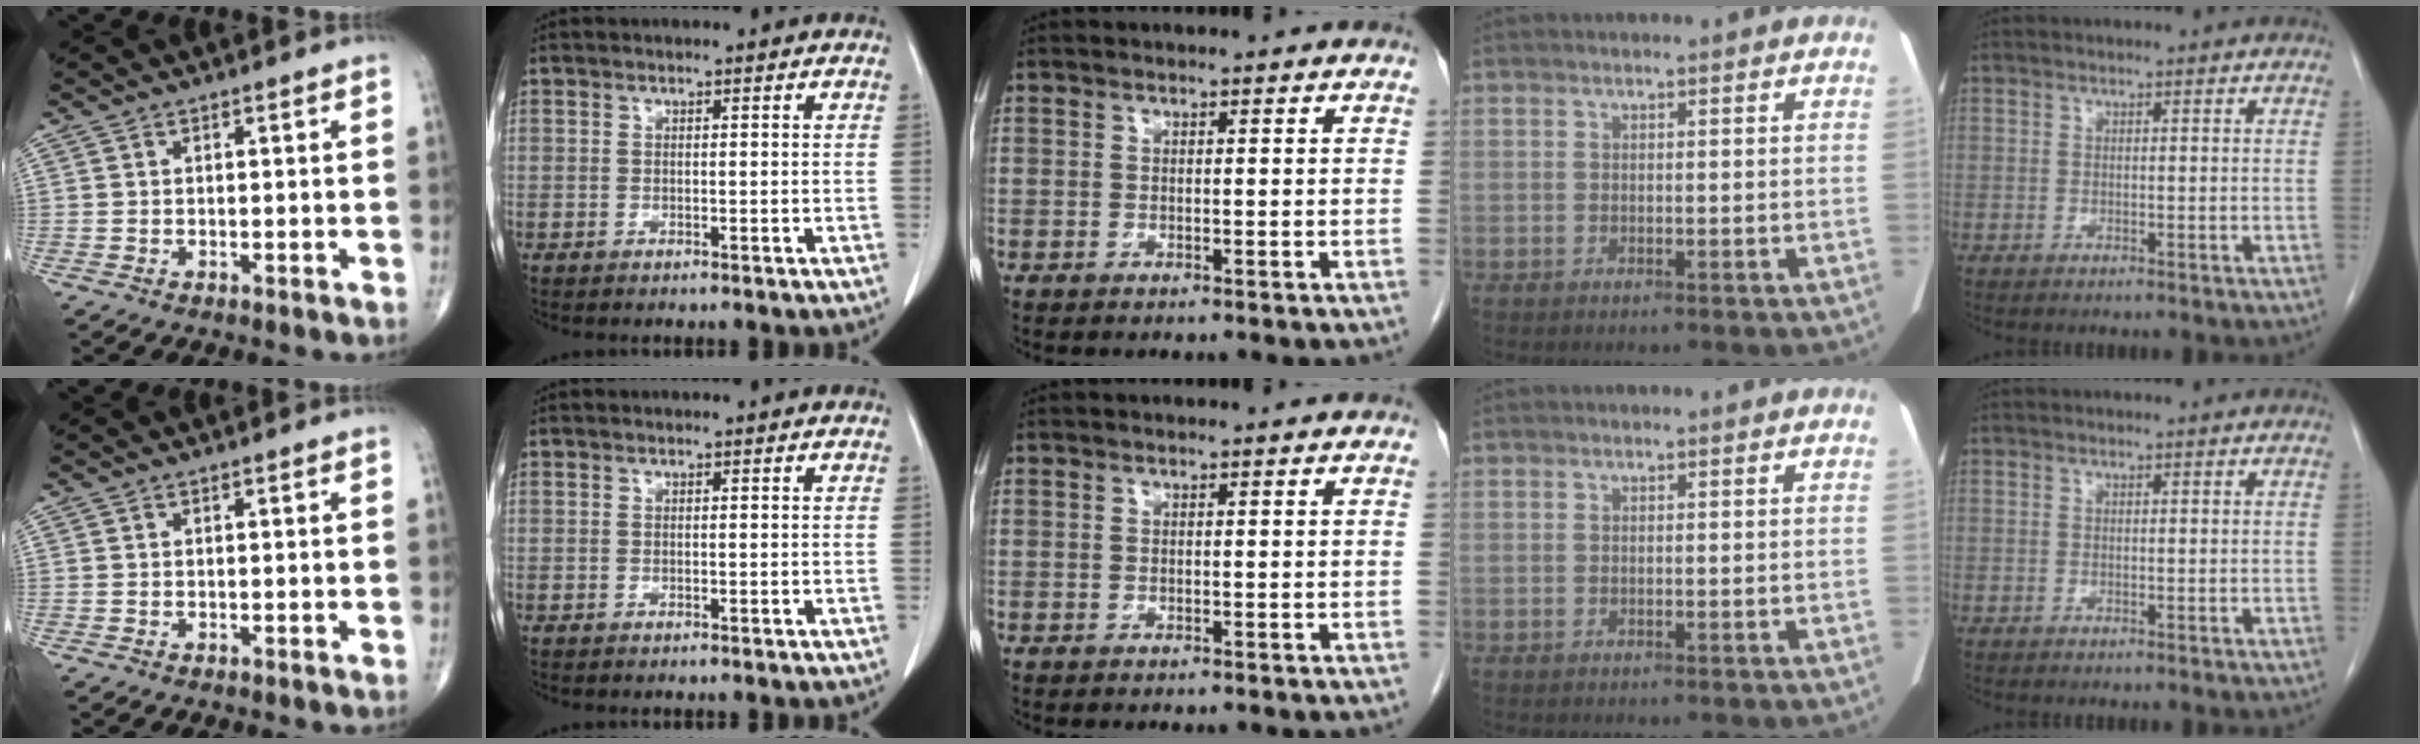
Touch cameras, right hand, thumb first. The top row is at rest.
{}